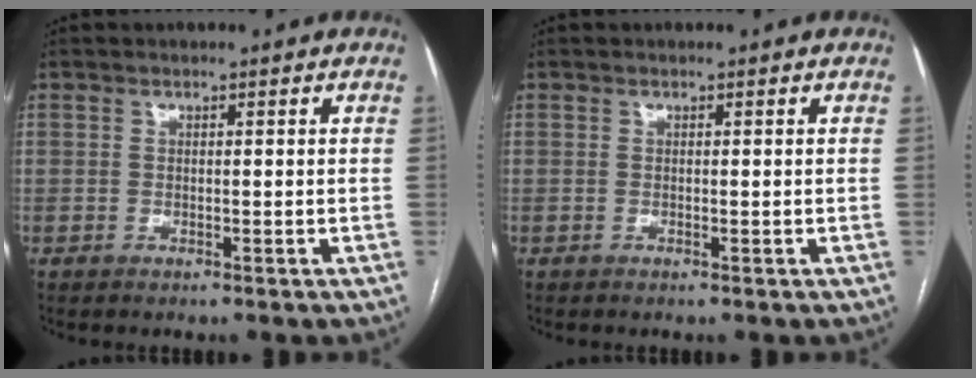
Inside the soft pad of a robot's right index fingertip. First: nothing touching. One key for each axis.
{"total": 0.0}